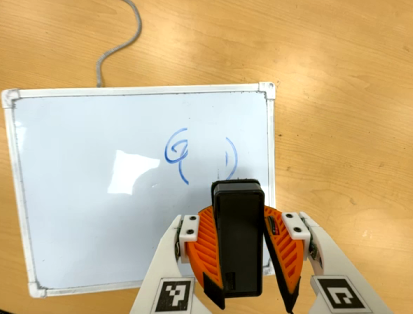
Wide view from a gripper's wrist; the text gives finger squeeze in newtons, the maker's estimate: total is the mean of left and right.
{"total": 8.5, "left": 8.2, "right": 8.8}